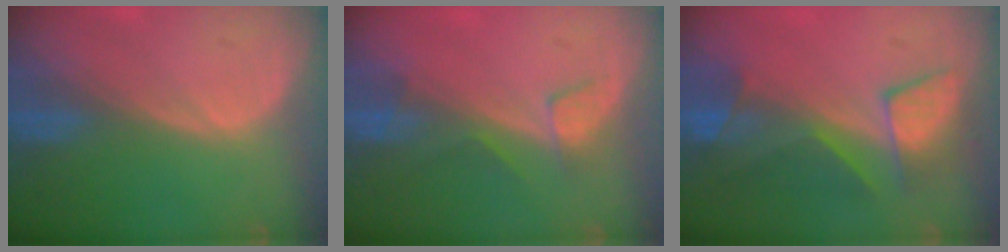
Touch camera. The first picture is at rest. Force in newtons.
{"total": 3.6, "press": 3.3, "slide": 1.4}
{"total": 8.0, "press": 7.7, "slide": 2.2}